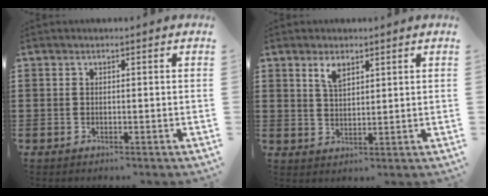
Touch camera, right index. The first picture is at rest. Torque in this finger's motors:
{"motor_torque": [0.24, -0.15, 0.17, 0.08]}